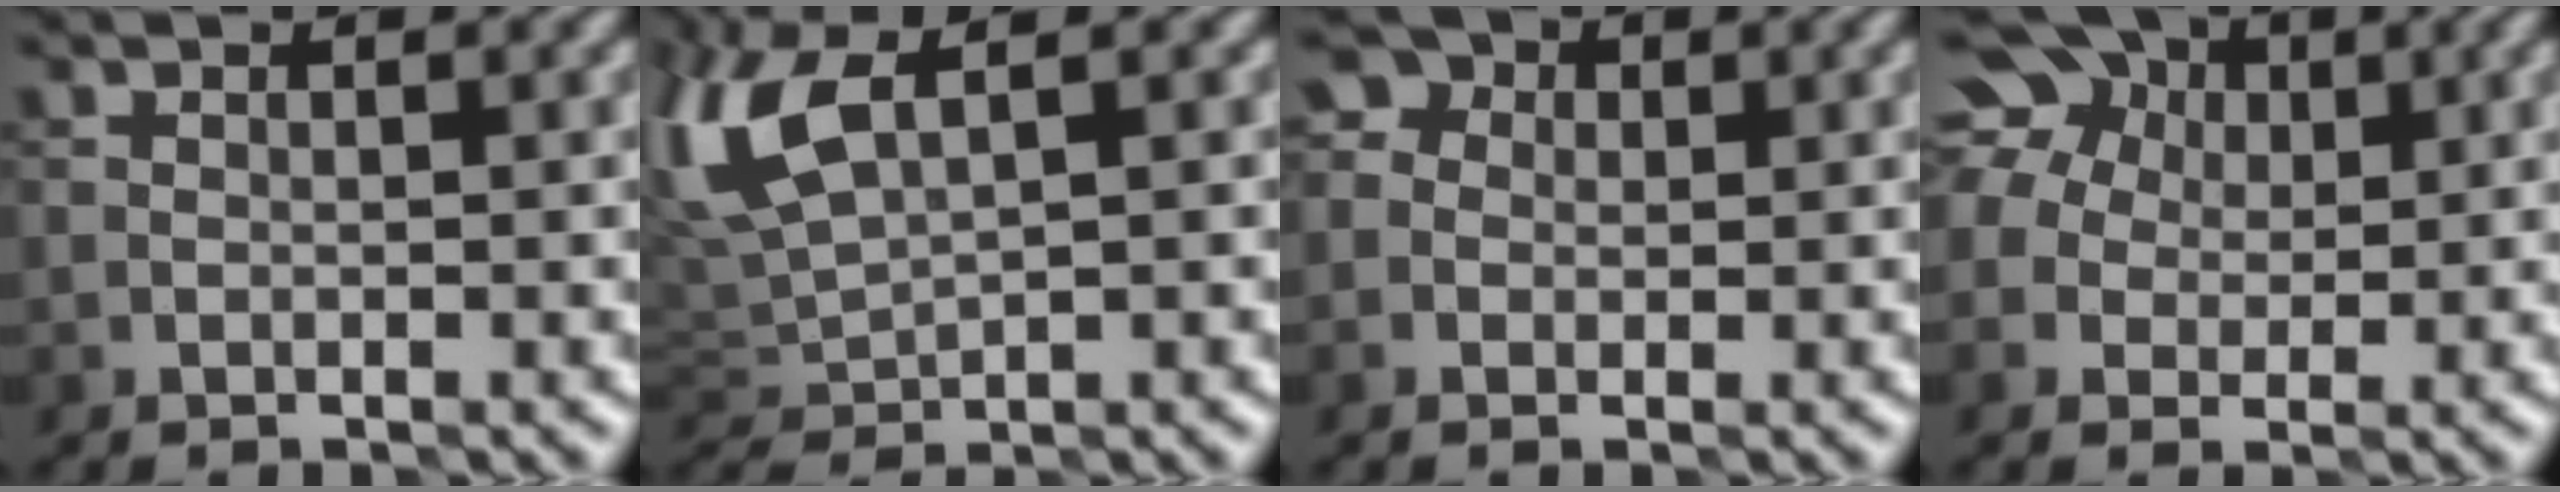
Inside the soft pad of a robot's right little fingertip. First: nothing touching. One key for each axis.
{"total": 5.7, "fx": 2.2, "fy": 2.1, "fz": 4.8, "tx": -0.122, "ty": 0.022, "tz": 0.046}
{"total": 2.6, "fx": 0.7, "fy": 2.4, "fz": 0.8, "tx": 0.004, "ty": 0.013, "tz": -0.010}
{"total": 10.8, "fx": 4.4, "fy": 8.5, "fz": 4.9, "tx": -0.109, "ty": 0.042, "tz": 0.060}